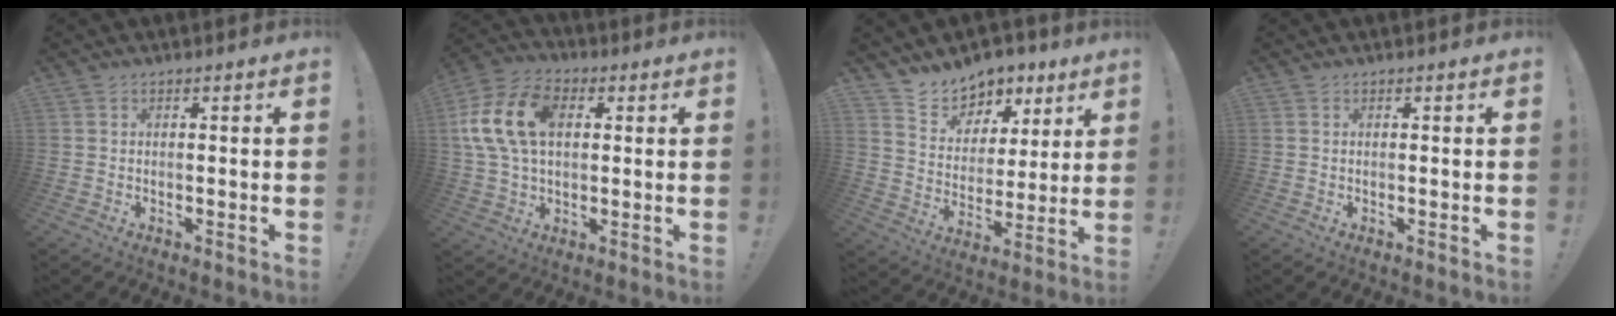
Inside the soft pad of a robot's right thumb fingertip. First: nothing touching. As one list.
[{"total": 16.8, "force": [3.4, 11.1, 12.1], "torque": [-0.237, 0.008, 0.062]}, {"total": 10.1, "force": [8.0, 6.1, 1.3], "torque": [-0.026, -0.068, 0.151]}, {"total": 0.0}]